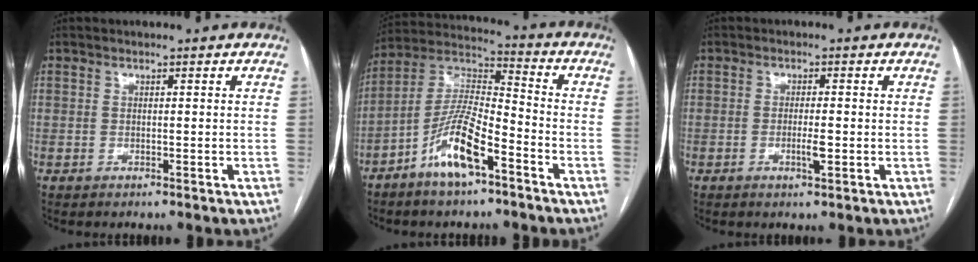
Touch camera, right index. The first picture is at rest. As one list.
[{"total": 11.9, "force": [-6.4, 2.8, 9.7], "torque": [-0.200, 0.004, -0.123]}, {"total": 2.5, "force": [-0.7, 0.4, 2.4], "torque": [-0.043, -0.001, -0.010]}]